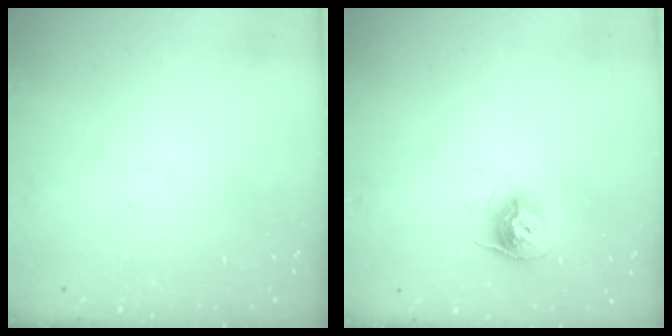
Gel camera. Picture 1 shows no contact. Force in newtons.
{"total": 9.8, "press": 9.8, "slide": 0.7}